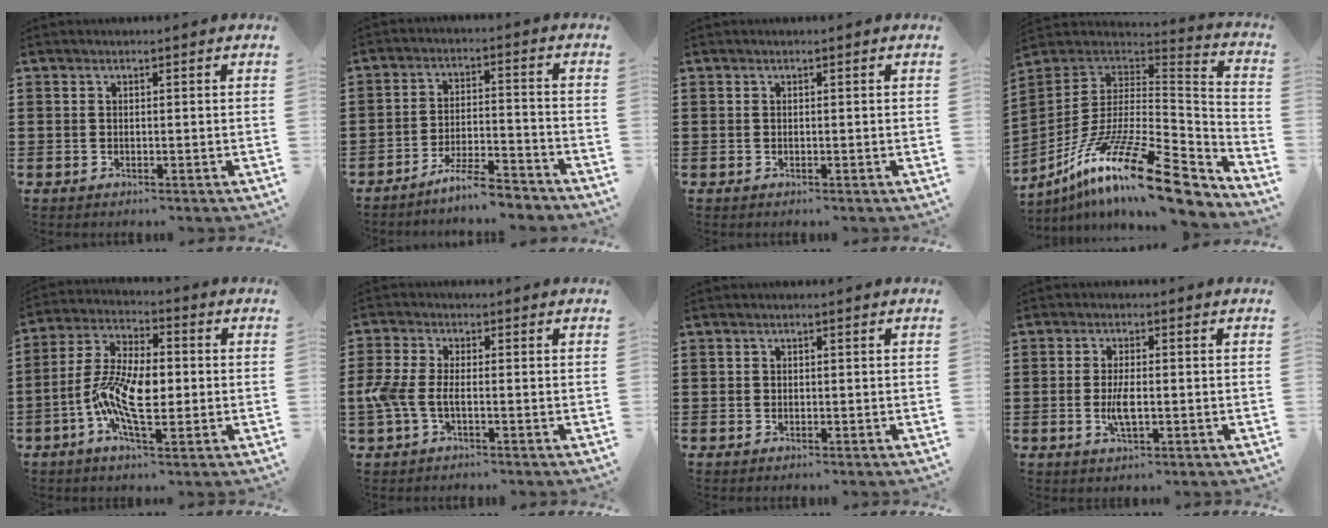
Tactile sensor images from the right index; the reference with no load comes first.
{"total": 6.2, "force": [-5.6, 0.2, 2.7], "torque": [-0.051, -0.004, -0.105]}
{"total": 0.0}
{"total": 19.9, "force": [-12.0, 5.2, 14.9], "torque": [-0.281, 0.036, -0.207]}
{"total": 10.8, "force": [-1.9, 4.6, 9.6], "torque": [-0.211, -0.004, -0.039]}
{"total": 4.2, "force": [-1.1, 1.7, 3.7], "torque": [-0.099, -0.010, -0.029]}
{"total": 0.0}
{"total": 4.1, "force": [-0.6, 1.3, 3.8], "torque": [-0.081, -0.005, -0.015]}